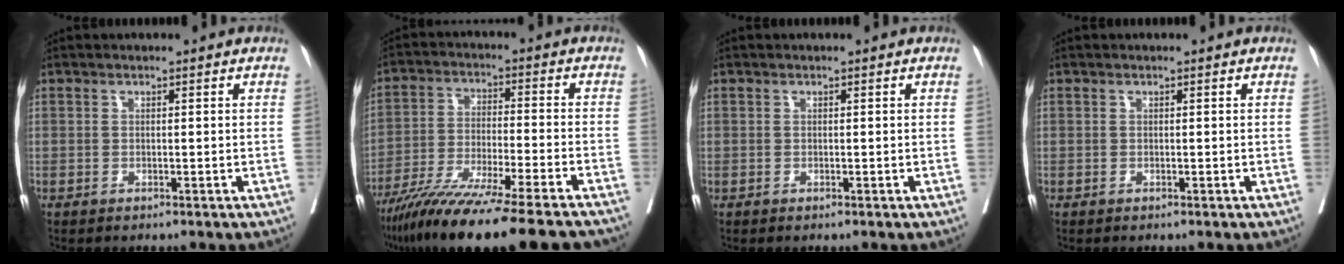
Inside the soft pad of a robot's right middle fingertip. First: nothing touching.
{"total": 20.8, "force": [-17.1, 0.2, 11.7], "torque": [-0.173, -0.052, -0.276]}
{"total": 0.0}
{"total": 0.0}